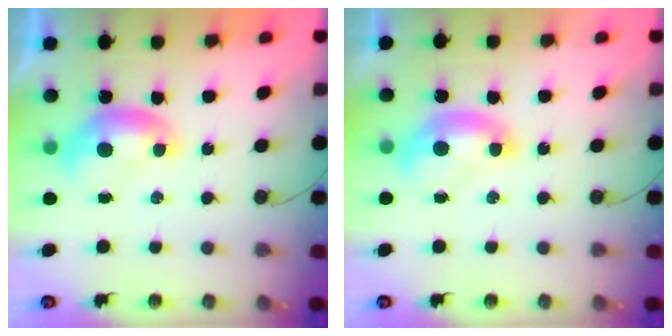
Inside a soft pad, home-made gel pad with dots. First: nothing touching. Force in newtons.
{"total": 1.2, "press": 1.2, "slide": 0.3}